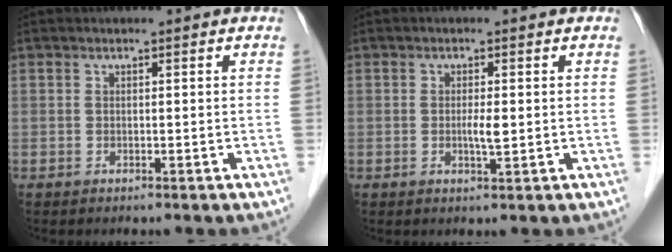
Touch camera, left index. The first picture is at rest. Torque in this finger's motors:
{"motor_torque": [0.40, 0.26, 0.08, 0.05]}